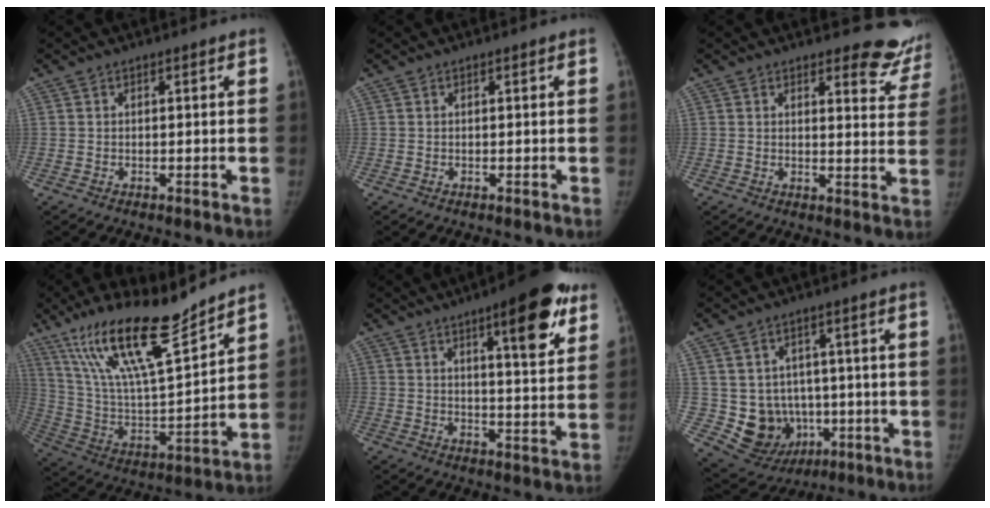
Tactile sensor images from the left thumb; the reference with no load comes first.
{"total": 0.0}
{"total": 9.4, "force": [8.8, 2.9, 1.6], "torque": [0.024, -0.080, 0.075]}
{"total": 20.5, "force": [15.2, 3.8, 13.3], "torque": [-0.216, -0.074, 0.286]}
{"total": 14.4, "force": [7.8, 3.6, 11.6], "torque": [-0.132, -0.031, 0.103]}
{"total": 12.3, "force": [-1.6, 10.9, 5.6], "torque": [-0.061, 0.011, 0.003]}